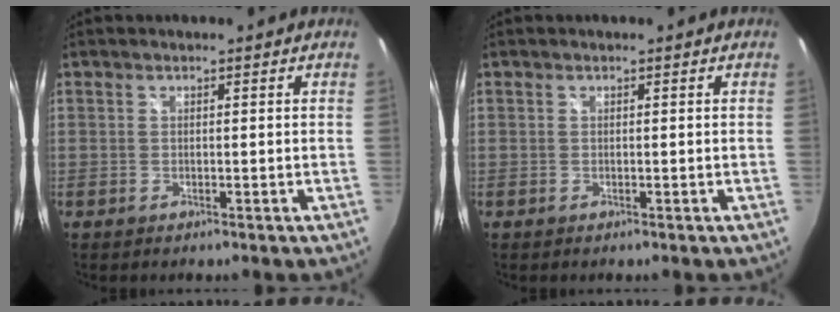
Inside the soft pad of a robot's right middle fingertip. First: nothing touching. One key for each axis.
{"total": 0.0}